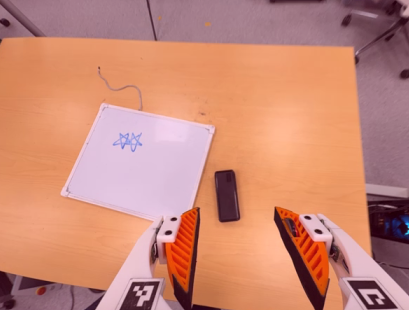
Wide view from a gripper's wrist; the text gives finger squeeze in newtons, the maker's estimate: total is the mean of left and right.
{"total": 0.0}